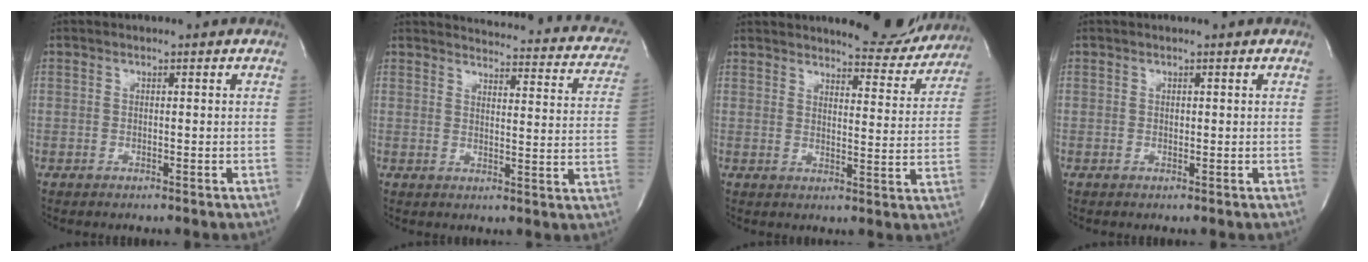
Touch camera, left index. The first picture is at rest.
{"total": 19.6, "force": [18.2, 4.6, 5.4], "torque": [-0.049, -0.054, 0.182]}
{"total": 10.0, "force": [9.6, 1.9, 1.8], "torque": [-0.010, -0.031, 0.113]}
{"total": 0.0}